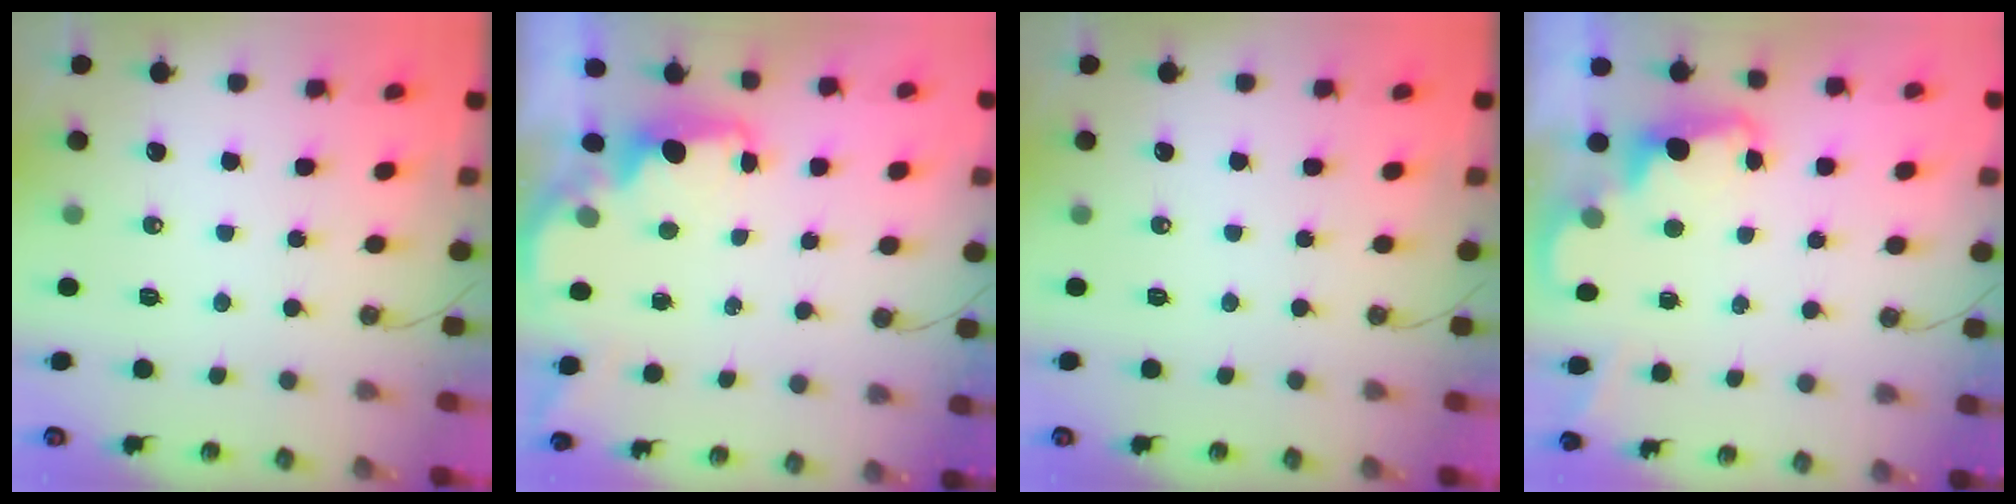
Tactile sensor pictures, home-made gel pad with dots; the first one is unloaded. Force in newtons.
{"total": 1.9, "press": 1.8, "slide": 0.7}
{"total": 0.0}
{"total": 2.3, "press": 2.3, "slide": 0.5}